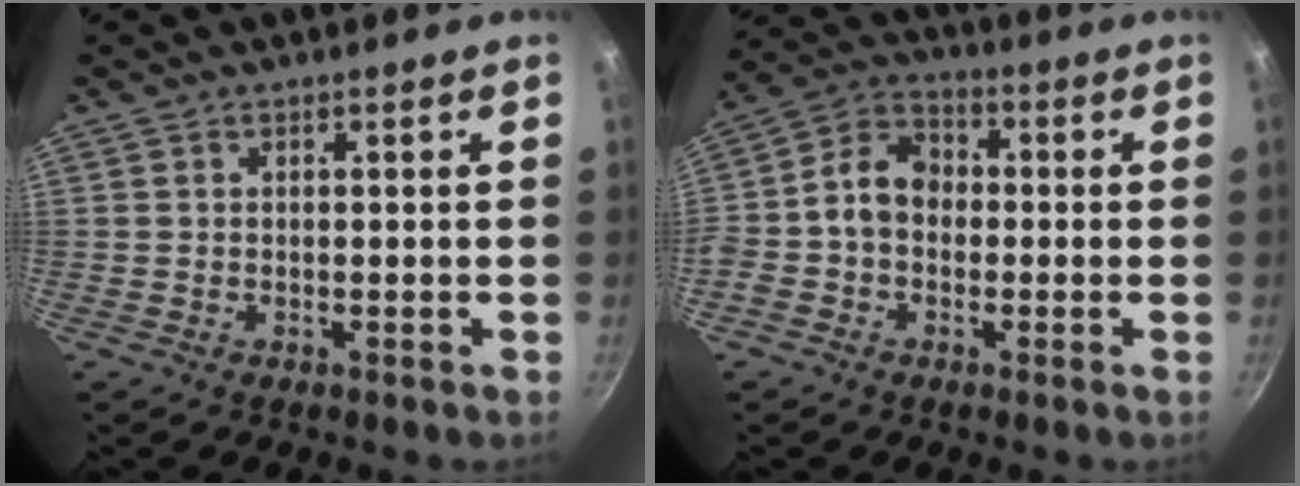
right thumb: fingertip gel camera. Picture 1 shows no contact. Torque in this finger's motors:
{"motor_torque": [1.38, 1.56, 1.08, -0.56, 0.11]}